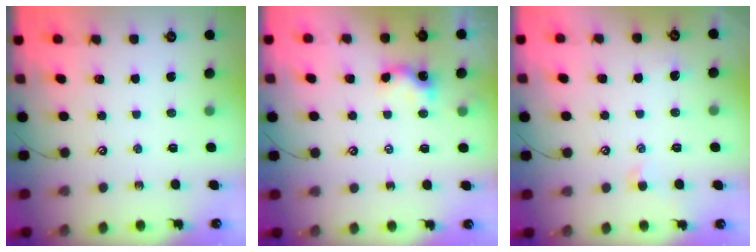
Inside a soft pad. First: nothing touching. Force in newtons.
{"total": 3.5, "press": 3.4, "slide": 0.6}
{"total": 1.2, "press": 1.0, "slide": 0.6}